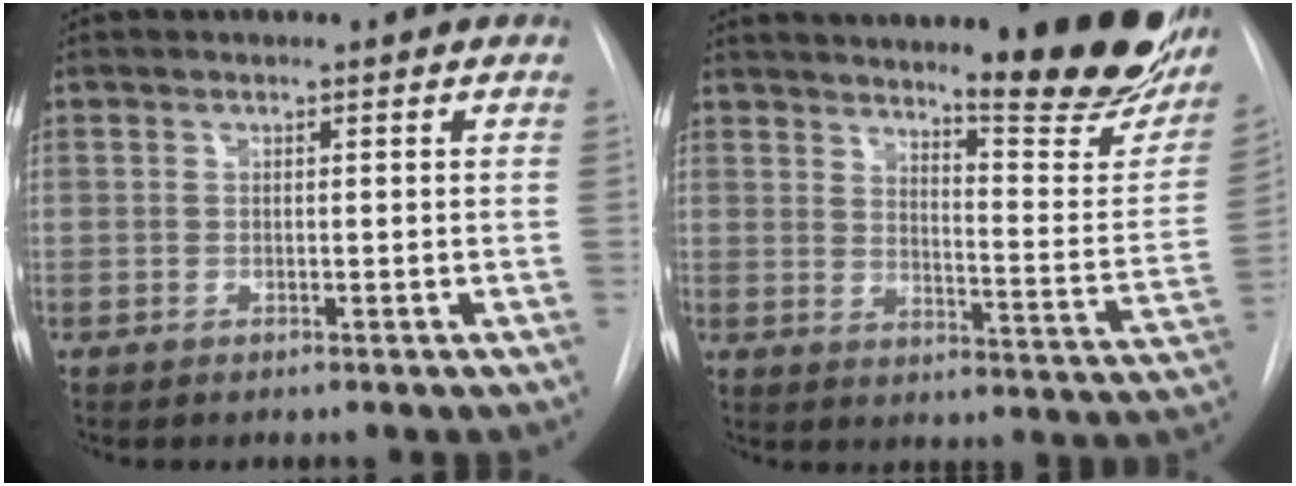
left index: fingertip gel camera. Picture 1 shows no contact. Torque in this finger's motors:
{"motor_torque": [1.05, -1.09, 0.67, 0.12]}